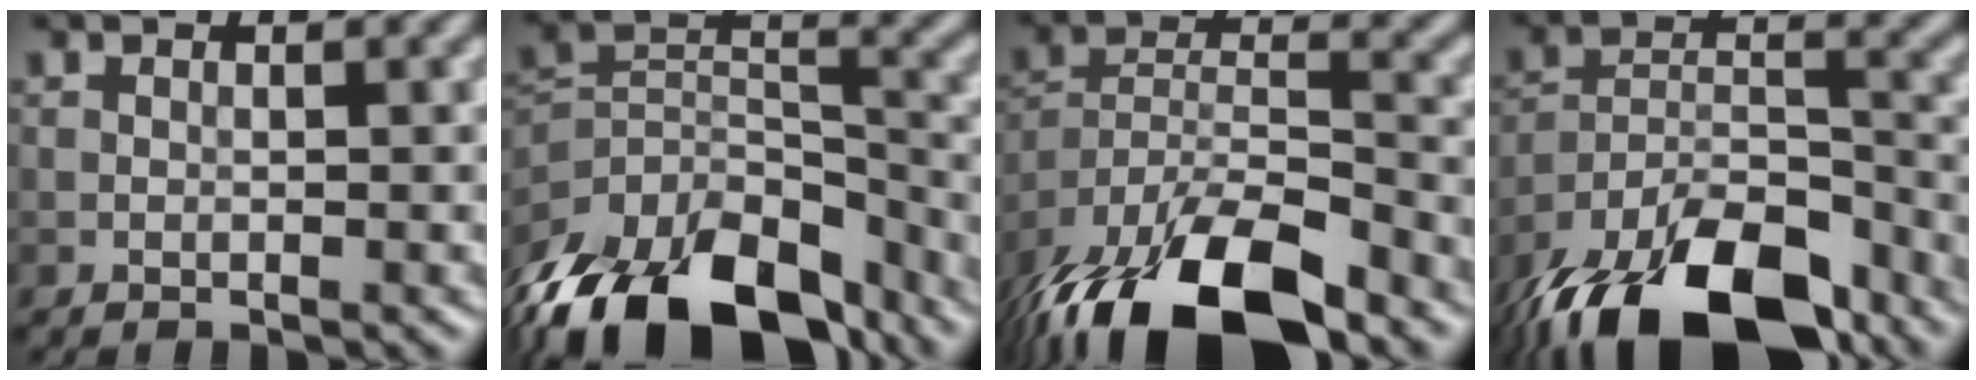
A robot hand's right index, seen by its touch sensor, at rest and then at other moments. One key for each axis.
{"total": 14.7, "fx": -10.1, "fy": 7.6, "fz": 7.5, "tx": -0.165, "ty": 0.011, "tz": -0.170}
{"total": 15.5, "fx": -12.0, "fy": 4.7, "fz": 8.6, "tx": -0.176, "ty": -0.019, "tz": -0.193}
{"total": 16.5, "fx": -12.7, "fy": 6.5, "fz": 8.4, "tx": -0.178, "ty": -0.027, "tz": -0.194}